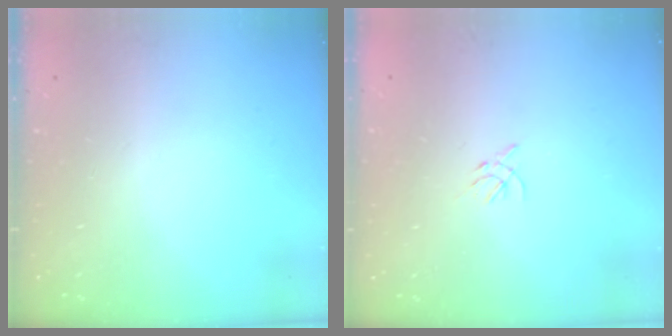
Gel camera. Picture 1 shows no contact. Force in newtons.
{"total": 2.3, "press": 2.2, "slide": 0.6}